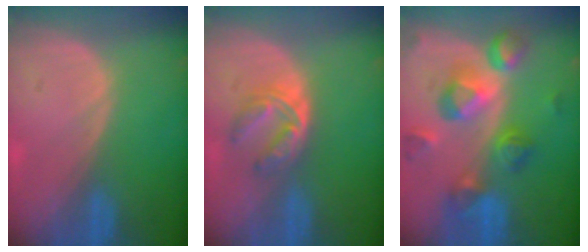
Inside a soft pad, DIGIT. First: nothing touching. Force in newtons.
{"total": 6.2, "press": 5.0, "slide": 3.6}
{"total": 10.5, "press": 9.4, "slide": 4.7}